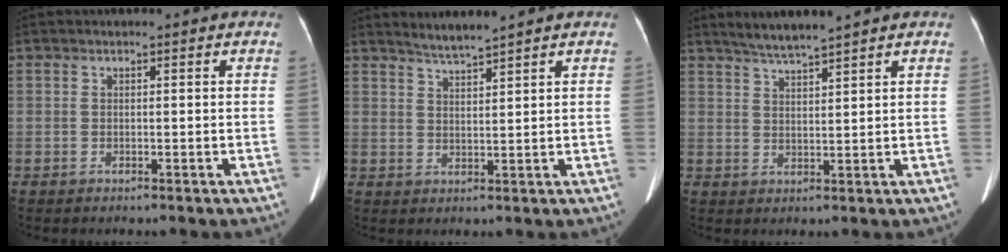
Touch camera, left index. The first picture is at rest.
{"total": 3.1, "force": [2.9, -0.8, 0.9], "torque": [-0.022, -0.002, 0.061]}
{"total": 4.8, "force": [4.2, -0.7, 2.2], "torque": [-0.045, 0.006, 0.082]}